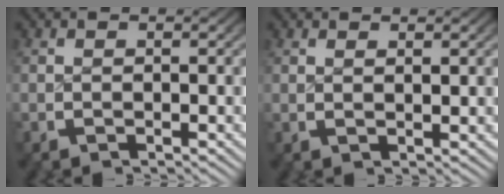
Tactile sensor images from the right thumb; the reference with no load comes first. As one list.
[{"total": 1.1, "force": [0.8, -0.2, 0.7], "torque": [-0.012, -0.003, 0.017]}]